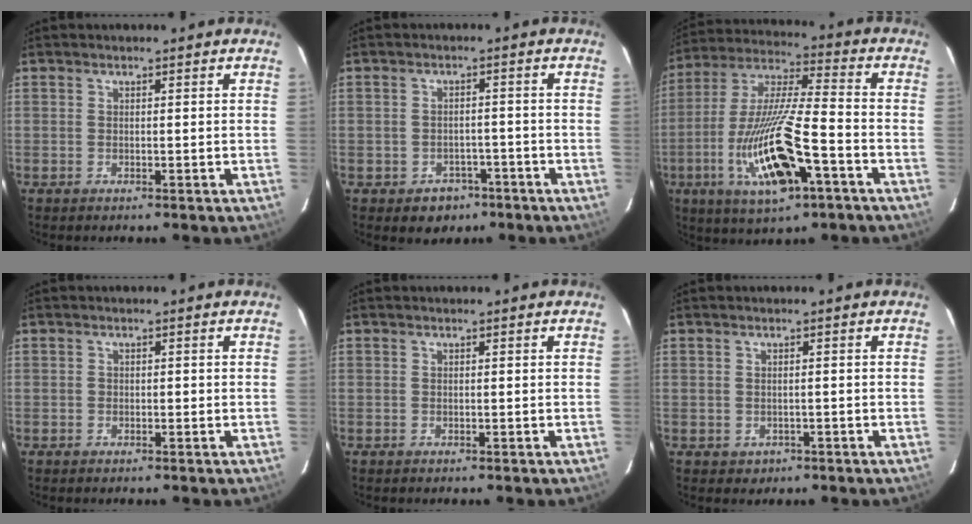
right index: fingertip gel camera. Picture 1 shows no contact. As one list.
[{"total": 4.3, "force": [-2.5, 3.3, 1.3], "torque": [-0.012, 0.010, -0.027]}, {"total": 17.9, "force": [-6.8, 3.0, 16.3], "torque": [-0.339, -0.016, -0.116]}, {"total": 0.7, "force": [-0.1, 0.5, 0.4], "torque": [-0.006, 0.002, -0.004]}, {"total": 0.0}, {"total": 1.4, "force": [-0.6, 1.2, 0.4], "torque": [-0.004, 0.003, -0.002]}]